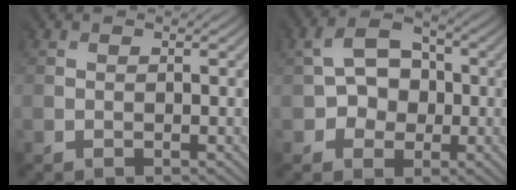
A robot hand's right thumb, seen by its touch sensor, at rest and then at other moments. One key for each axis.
{"total": 4.3, "fx": -0.1, "fy": 4.0, "fz": 1.7, "tx": -0.023, "ty": 0.010, "tz": -0.012}